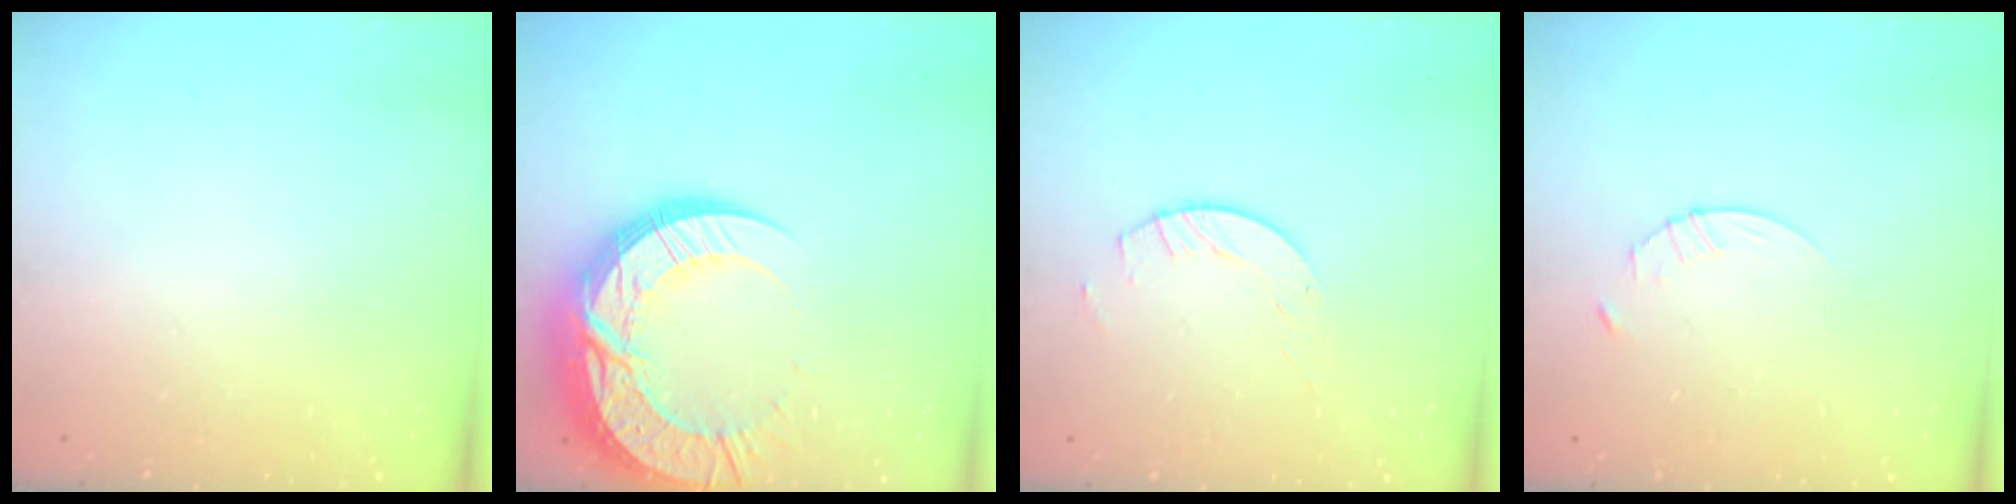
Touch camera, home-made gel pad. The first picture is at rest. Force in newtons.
{"total": 22.5, "press": 22.4, "slide": 1.8}
{"total": 4.1, "press": 4.1, "slide": 0.2}
{"total": 2.9, "press": 2.9, "slide": 0.4}